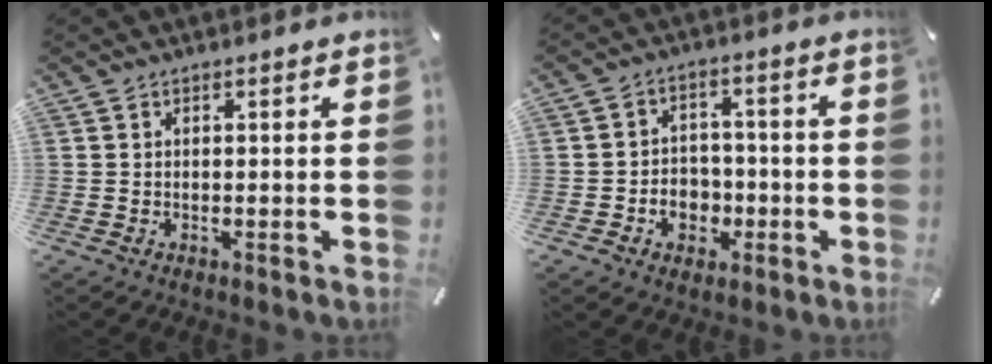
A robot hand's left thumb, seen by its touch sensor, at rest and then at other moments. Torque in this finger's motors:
{"motor_torque": [0.07, 0.16, 0.30, 0.23, 0.06]}